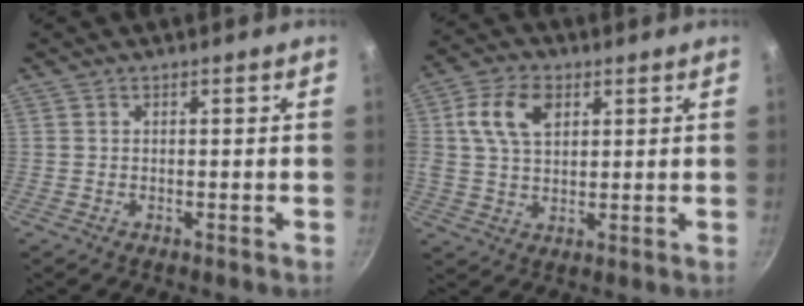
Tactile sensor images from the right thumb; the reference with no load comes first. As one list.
[{"total": 9.5, "force": [2.9, 6.1, 6.6], "torque": [-0.114, 0.006, 0.047]}]